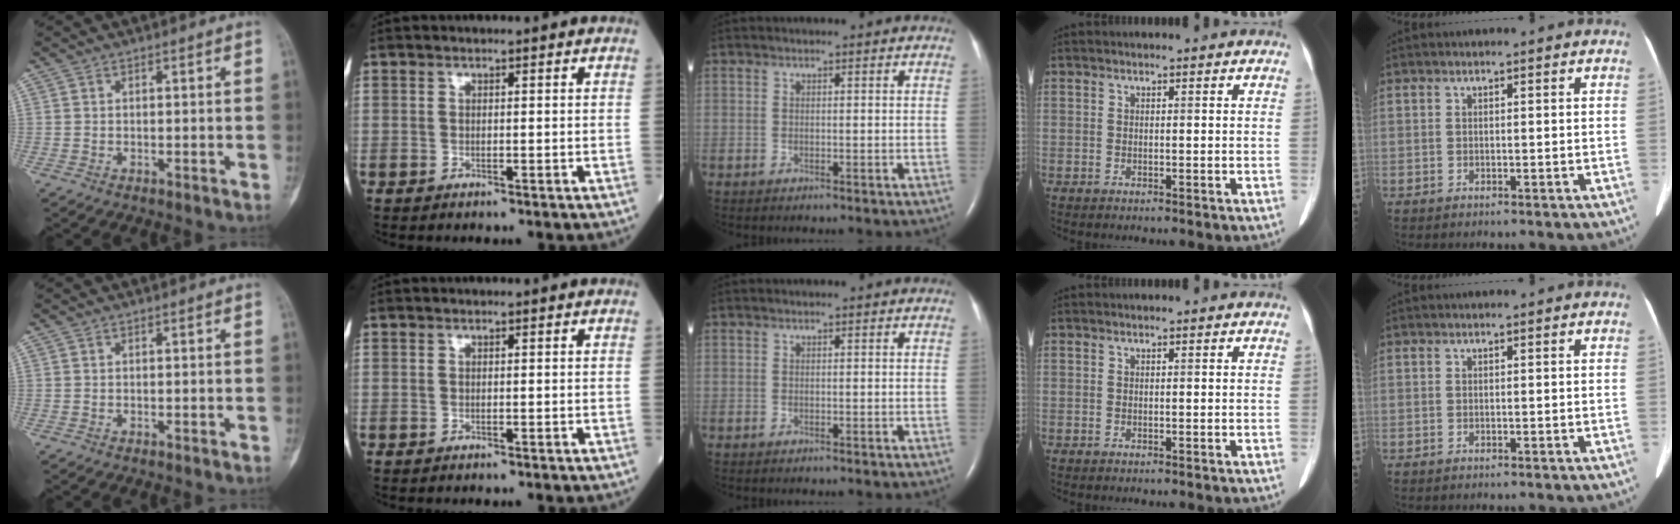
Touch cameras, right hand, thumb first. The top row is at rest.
{}